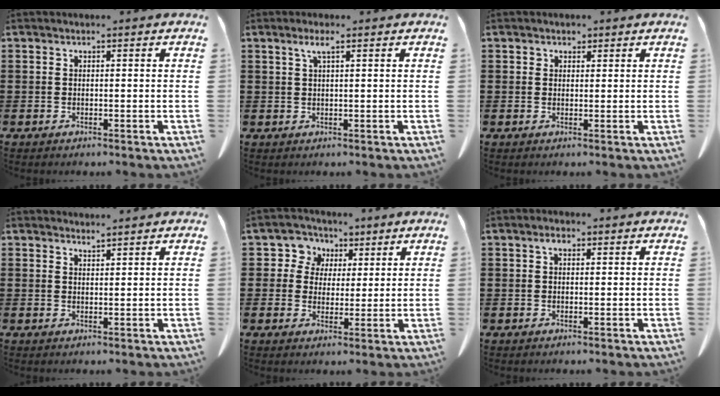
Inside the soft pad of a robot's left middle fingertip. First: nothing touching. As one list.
[{"total": 1.9, "force": [1.0, 0.3, 1.6], "torque": [-0.035, 0.003, 0.016]}, {"total": 1.3, "force": [0.9, 0.9, 0.3], "torque": [-0.008, 0.005, 0.018]}, {"total": 1.8, "force": [1.7, 0.0, 0.3], "torque": [-0.009, 0.000, 0.034]}, {"total": 5.4, "force": [2.4, 4.8, 0.8], "torque": [-0.038, 0.007, 0.041]}, {"total": 1.5, "force": [0.6, 0.8, 1.1], "torque": [-0.025, 0.007, 0.009]}]